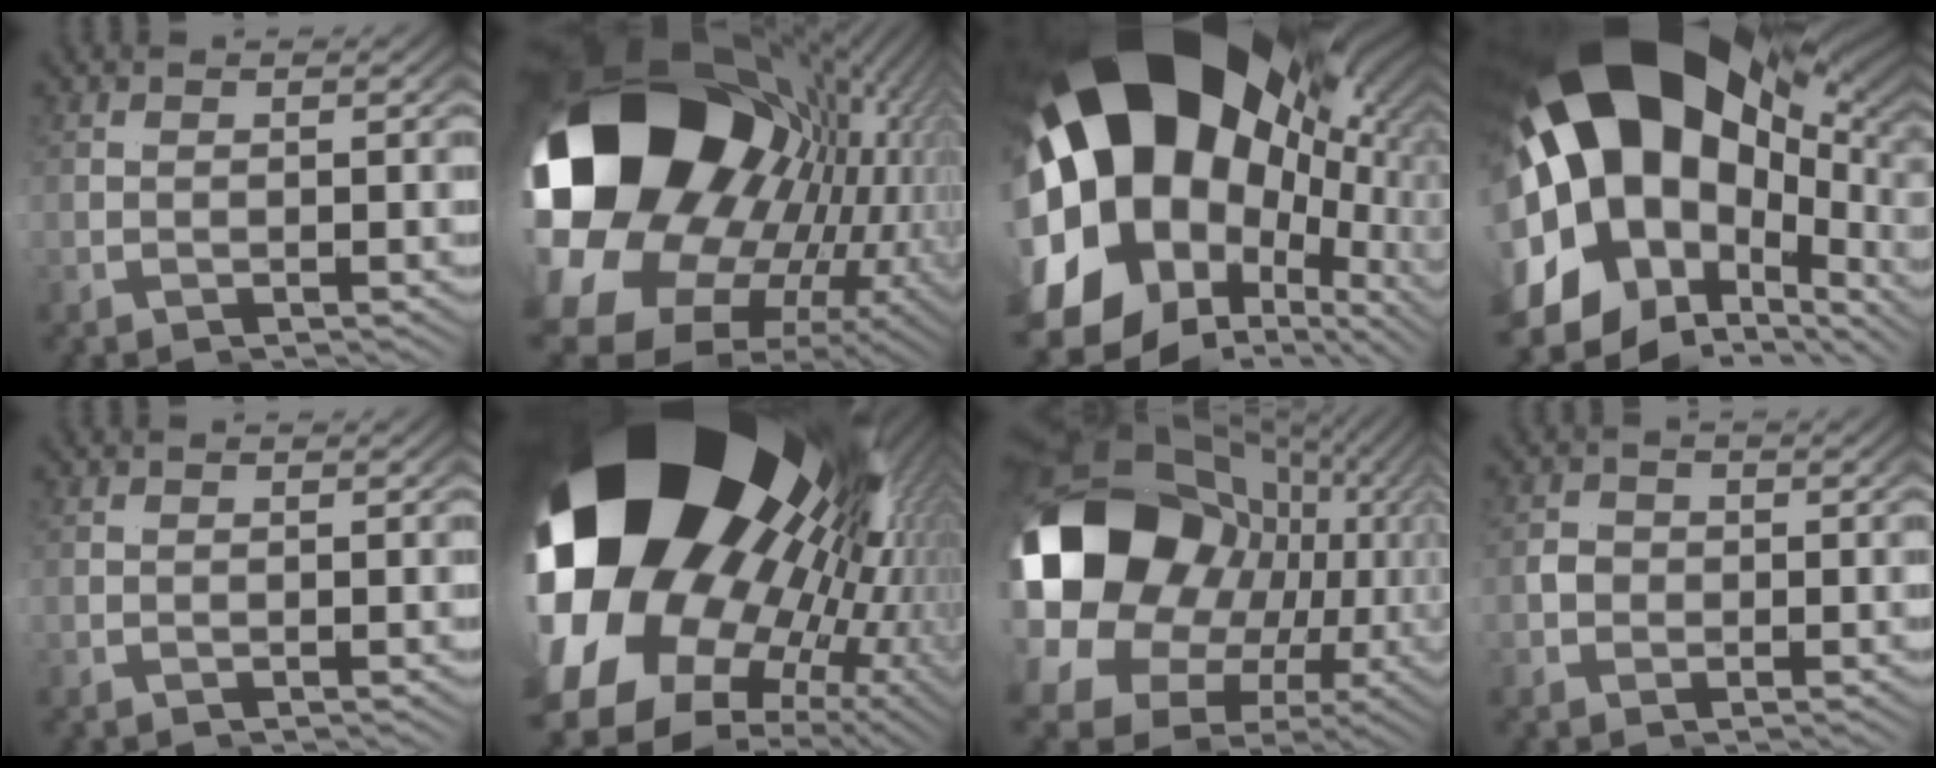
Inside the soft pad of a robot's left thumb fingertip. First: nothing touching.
{"total": 26.3, "force": [0.2, 15.2, 21.4], "torque": [-0.333, -0.030, 0.010]}
{"total": 25.6, "force": [2.2, 15.5, 20.2], "torque": [-0.349, -0.006, 0.035]}
{"total": 19.9, "force": [2.9, 11.0, 16.4], "torque": [-0.282, 0.016, 0.036]}
{"total": 0.0}
{"total": 35.7, "force": [2.5, 21.2, 28.7], "torque": [-0.463, -0.014, 0.035]}
{"total": 18.6, "force": [1.0, 11.4, 14.6], "torque": [-0.225, -0.011, 0.022]}
{"total": 2.1, "force": [-0.2, 2.1, 0.3], "torque": [-0.008, -0.010, -0.001]}